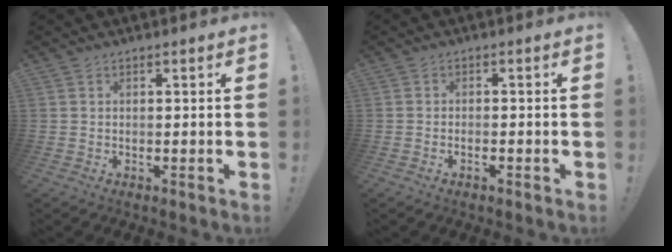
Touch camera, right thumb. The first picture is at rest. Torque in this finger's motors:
{"motor_torque": [0.27, -0.36, 0.11, 0.01, 0.02]}